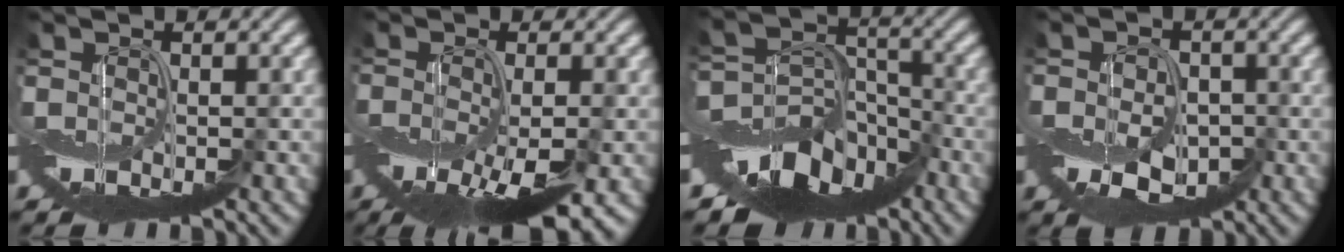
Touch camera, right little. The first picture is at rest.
{"total": 7.8, "force": [-4.0, 2.3, 6.3], "torque": [-0.113, -0.032, -0.059]}
{"total": 10.4, "force": [-7.2, 6.1, 4.4], "torque": [-0.064, 0.010, -0.132]}
{"total": 3.9, "force": [-1.4, 2.6, 2.6], "torque": [-0.048, -0.006, -0.023]}